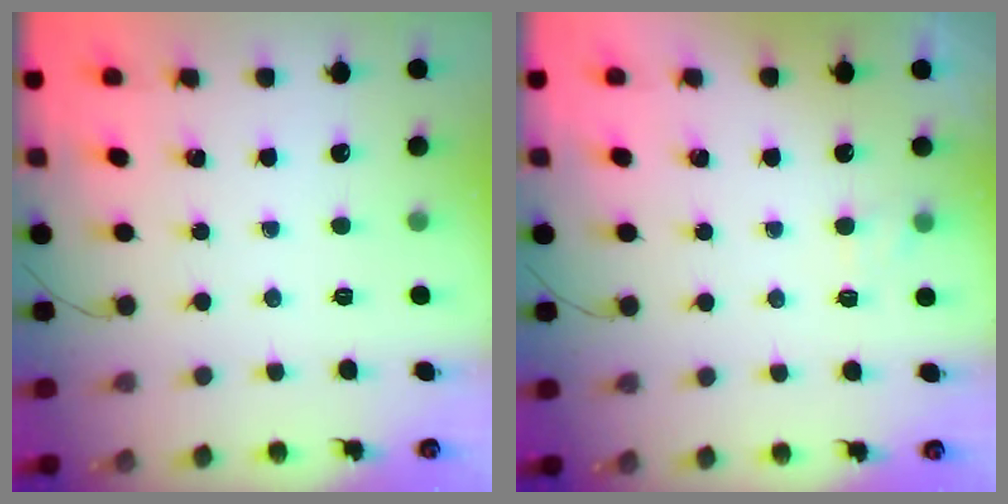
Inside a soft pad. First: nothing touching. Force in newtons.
{"total": 2.6, "press": 2.4, "slide": 1.2}